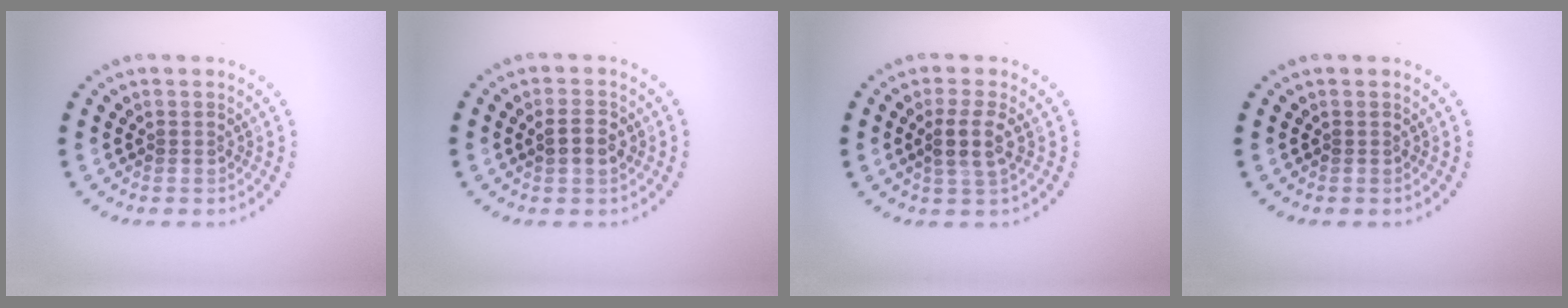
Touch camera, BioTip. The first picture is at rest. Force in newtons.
{"total": 2.3, "press": 2.3, "slide": 0.3}
{"total": 2.7, "press": 2.3, "slide": 1.4}
{"total": 0.0}